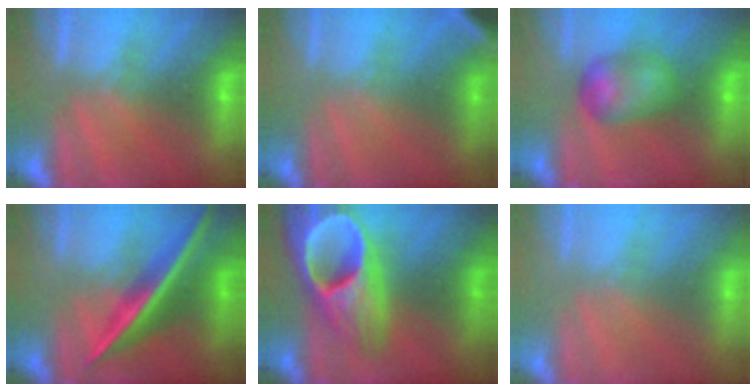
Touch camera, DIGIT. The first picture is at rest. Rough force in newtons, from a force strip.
{"total": 2.8}
{"total": 6.6}
{"total": 2.7}
{"total": 9.4}
{"total": 2.7}